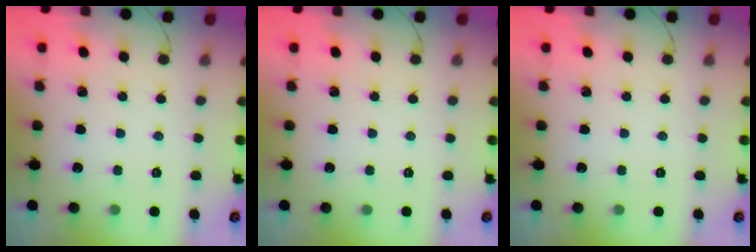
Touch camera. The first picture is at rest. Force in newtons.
{"total": 0.0}
{"total": 0.0}